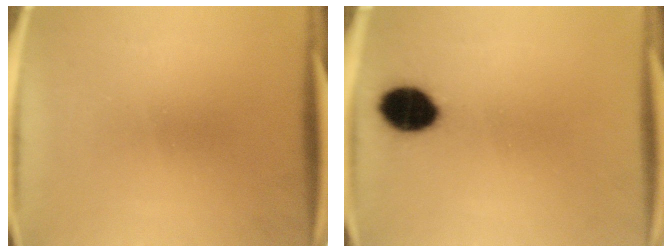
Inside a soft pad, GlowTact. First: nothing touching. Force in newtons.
{"total": 9.8}